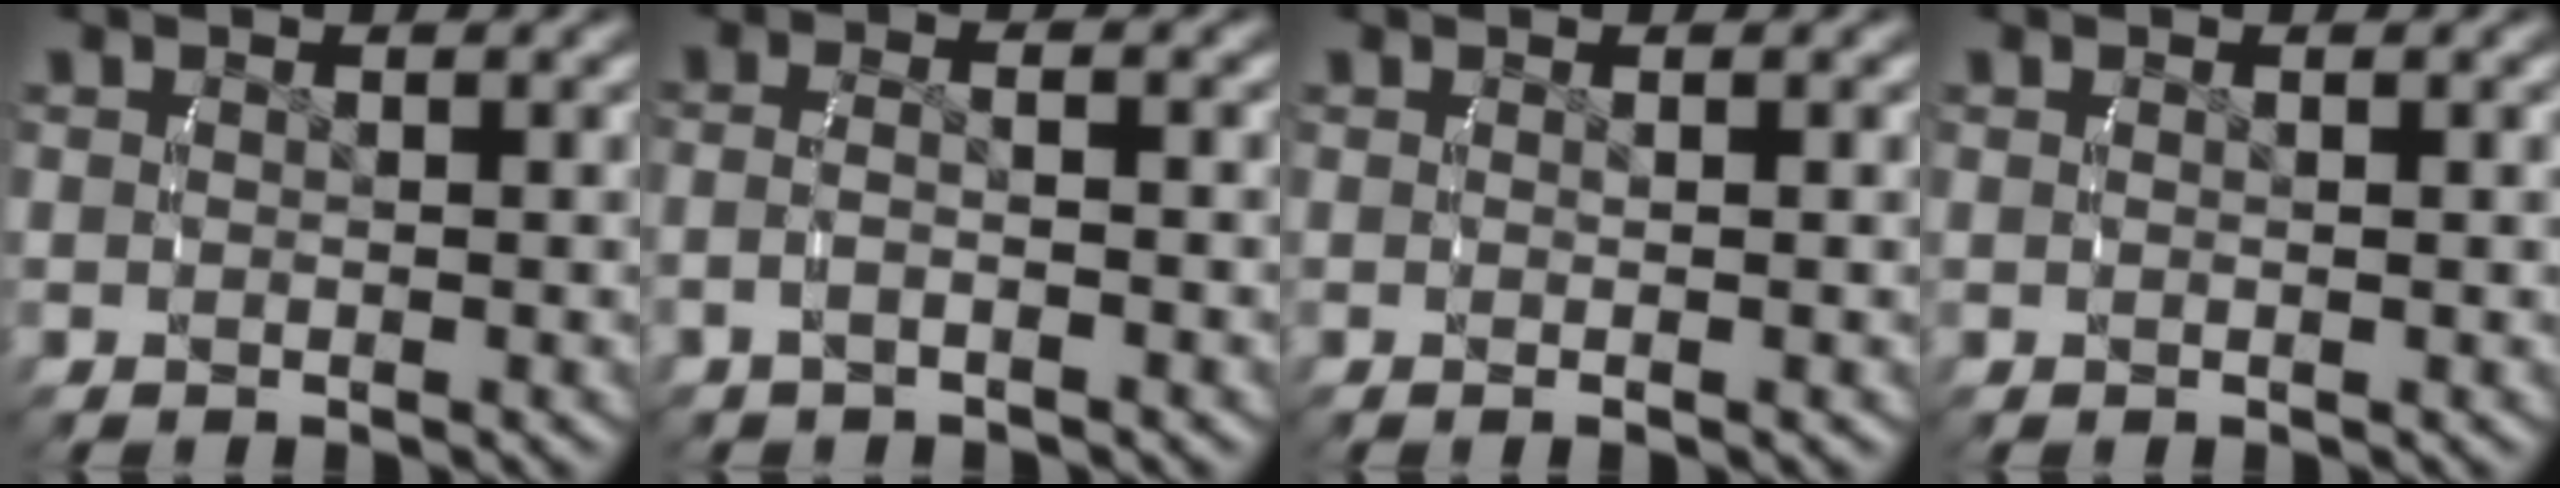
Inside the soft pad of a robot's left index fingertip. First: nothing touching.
{"total": 2.2, "force": [-1.0, 0.4, 1.9], "torque": [-0.045, -0.004, -0.016]}
{"total": 0.9, "force": [-0.2, -0.5, 0.8], "torque": [-0.017, 0.001, -0.002]}
{"total": 0.0}